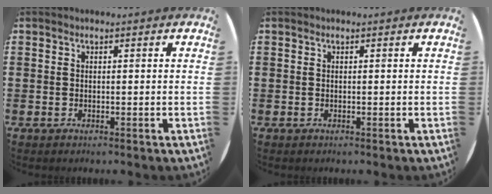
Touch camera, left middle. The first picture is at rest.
{"total": 0.0}